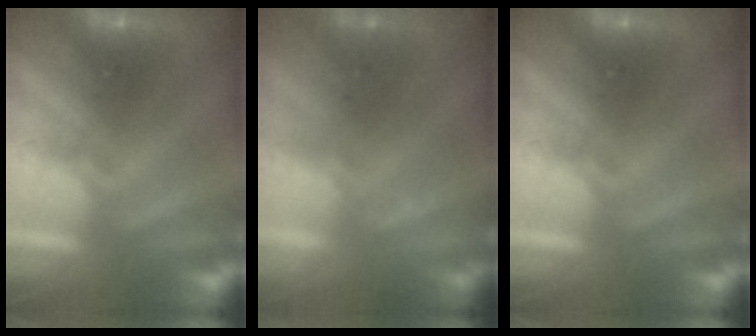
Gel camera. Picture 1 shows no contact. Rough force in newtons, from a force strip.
{"total": 2.3}
{"total": 0.0}